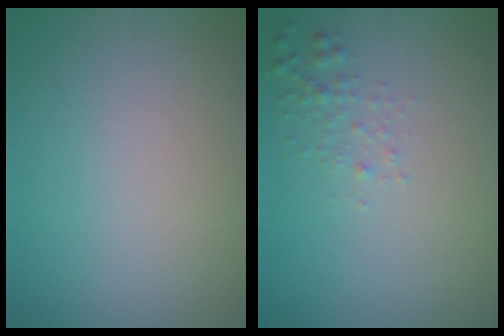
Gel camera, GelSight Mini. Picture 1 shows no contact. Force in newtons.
{"total": 1.1, "press": 1.1, "slide": 0.1}